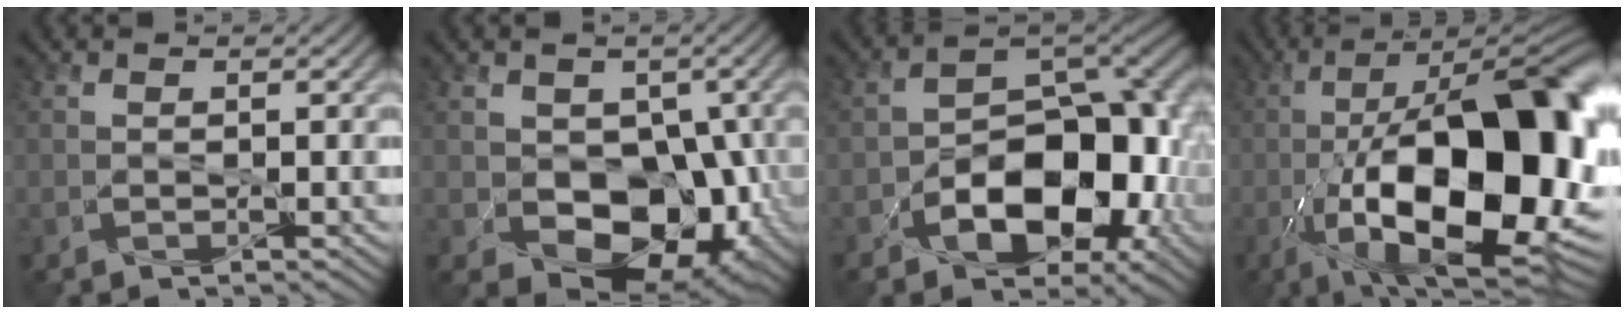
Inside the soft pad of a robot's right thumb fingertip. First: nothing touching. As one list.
[{"total": 12.1, "force": [-1.8, 8.3, 8.6], "torque": [-0.116, -0.022, -0.022]}, {"total": 12.2, "force": [-4.3, 7.0, 9.1], "torque": [-0.122, -0.022, -0.065]}, {"total": 21.8, "force": [-5.7, 7.5, 19.6], "torque": [-0.325, -0.017, -0.088]}]